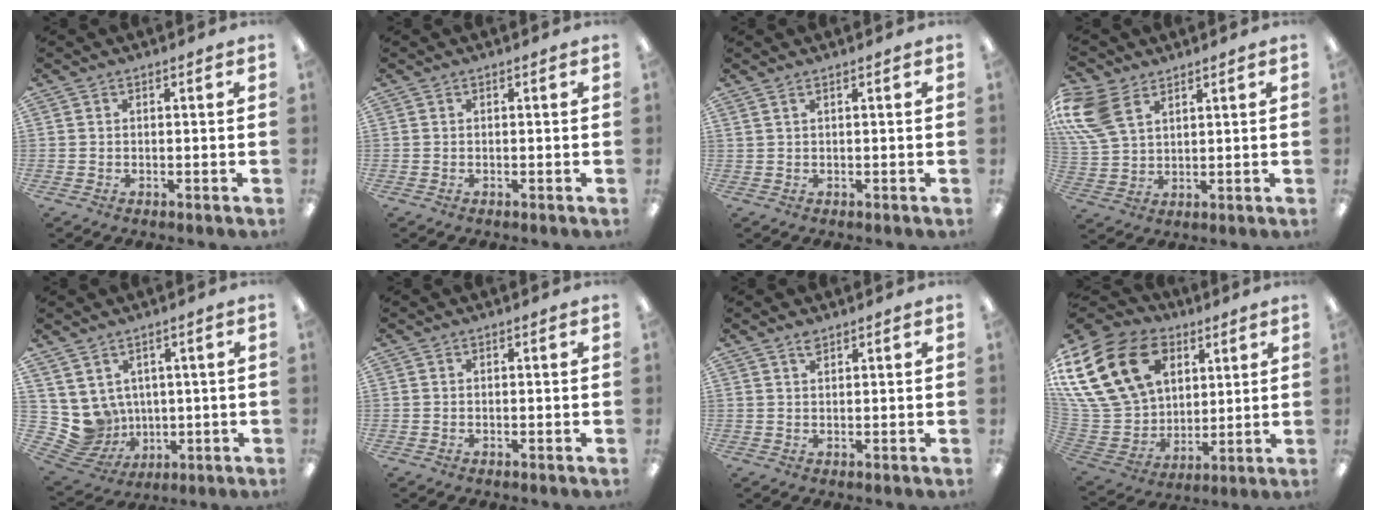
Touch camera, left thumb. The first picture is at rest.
{"total": 0.0}
{"total": 0.7, "force": [0.3, 0.1, 0.6], "torque": [-0.013, 0.000, 0.005]}
{"total": 12.1, "force": [5.6, 8.0, 7.1], "torque": [-0.175, -0.005, 0.108]}
{"total": 7.4, "force": [2.4, 6.9, 1.1], "torque": [-0.082, -0.033, 0.058]}
{"total": 0.0}
{"total": 1.3, "force": [1.1, 0.4, 0.6], "torque": [-0.006, -0.007, 0.020]}
{"total": 25.2, "force": [10.5, 18.2, 13.9], "torque": [-0.293, -0.042, 0.210]}